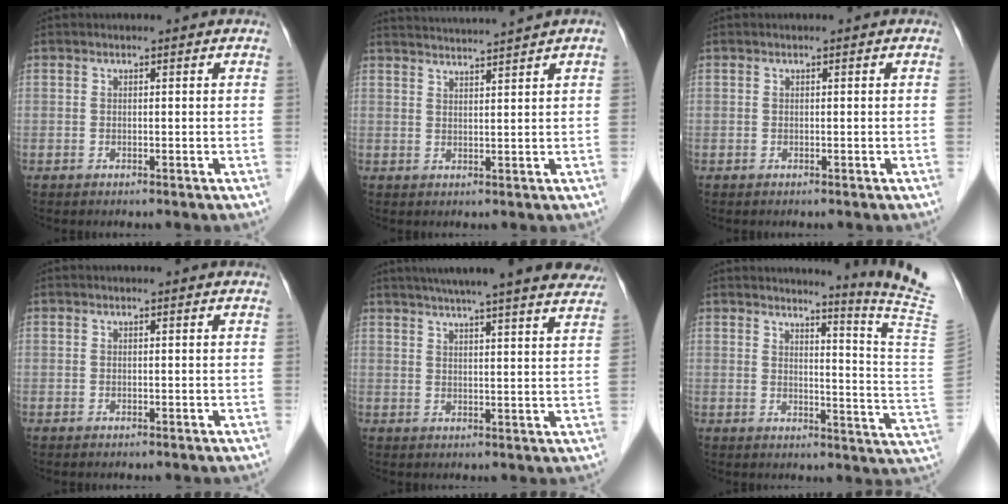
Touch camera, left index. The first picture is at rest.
{"total": 6.7, "force": [6.1, -1.9, 1.8], "torque": [-0.029, 0.009, 0.096]}
{"total": 0.0}
{"total": 0.0}
{"total": 22.7, "force": [19.9, 1.3, 11.0], "torque": [-0.166, 0.006, 0.245]}
{"total": 12.5, "force": [10.8, -4.6, 4.2], "torque": [-0.071, -0.125, 0.118]}